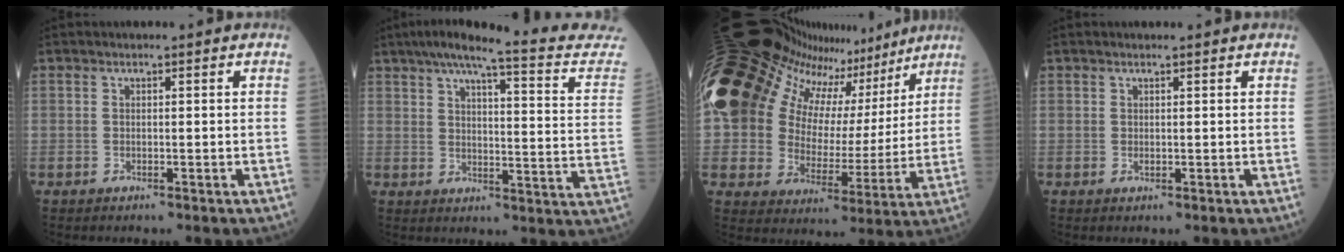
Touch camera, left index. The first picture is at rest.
{"total": 22.2, "force": [19.5, 0.8, 10.7], "torque": [-0.144, -0.036, 0.232]}
{"total": 29.6, "force": [18.5, 16.1, 16.5], "torque": [-0.322, 0.100, 0.293]}
{"total": 0.7, "force": [0.5, 0.2, 0.4], "torque": [-0.009, 0.002, 0.009]}